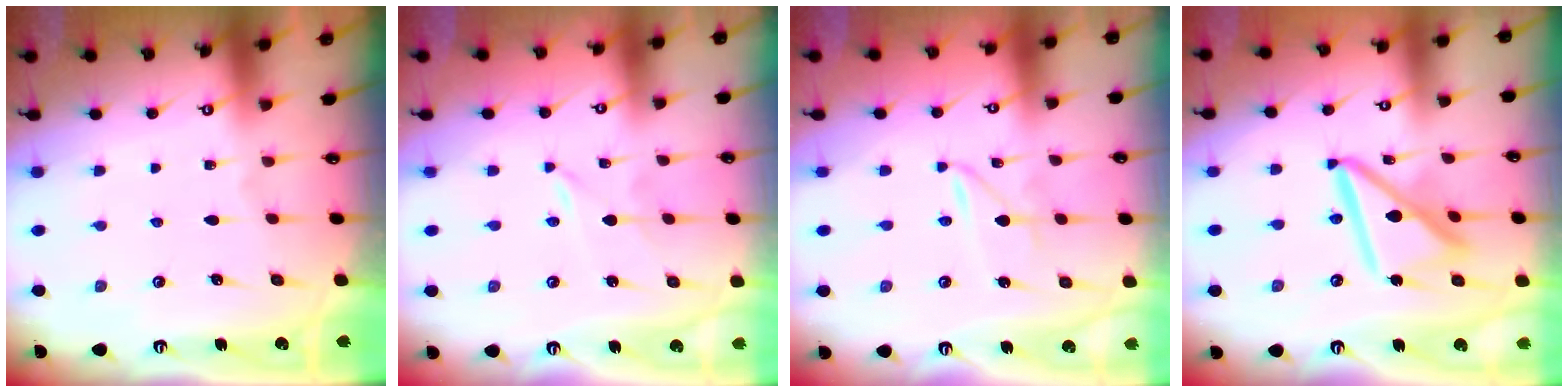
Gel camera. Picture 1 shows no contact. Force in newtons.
{"total": 0.0}
{"total": 1.4, "press": 1.4, "slide": 0.2}
{"total": 14.8, "press": 14.7, "slide": 1.5}